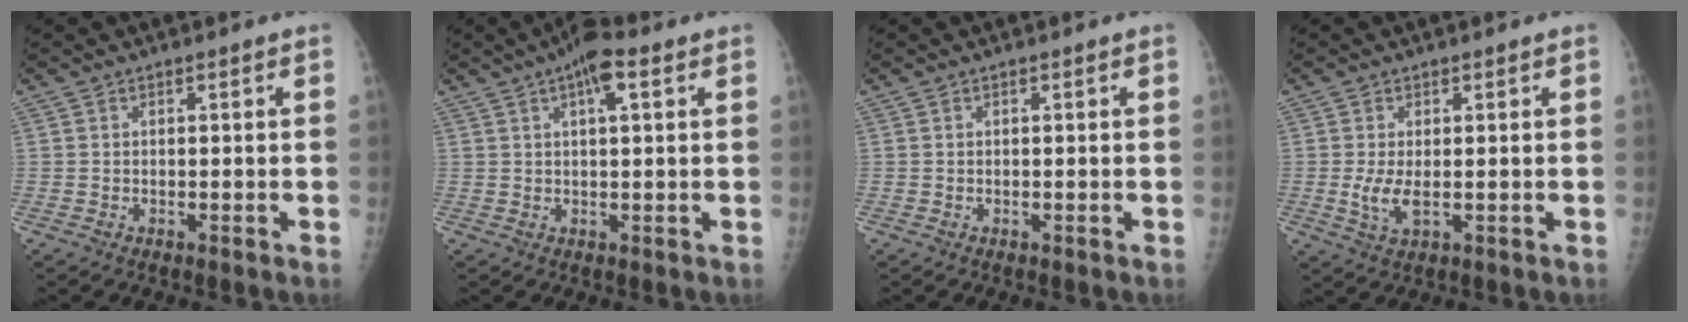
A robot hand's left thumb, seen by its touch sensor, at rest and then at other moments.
{"total": 6.3, "force": [2.8, 2.2, 5.2], "torque": [-0.078, 0.009, 0.036]}
{"total": 0.0}
{"total": 4.3, "force": [-0.3, 1.9, 3.8], "torque": [-0.079, -0.011, -0.003]}